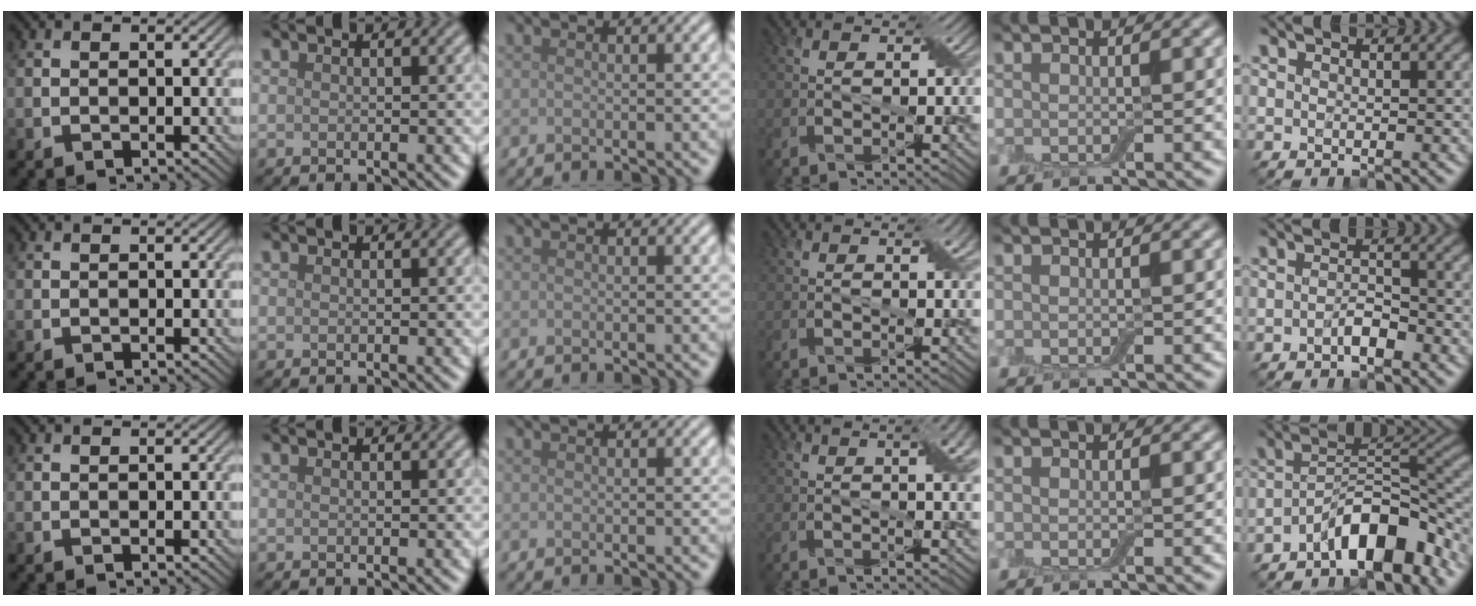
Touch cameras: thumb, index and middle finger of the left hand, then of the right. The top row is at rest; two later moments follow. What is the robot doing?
{"motion": "pour", "object": "bottle"}